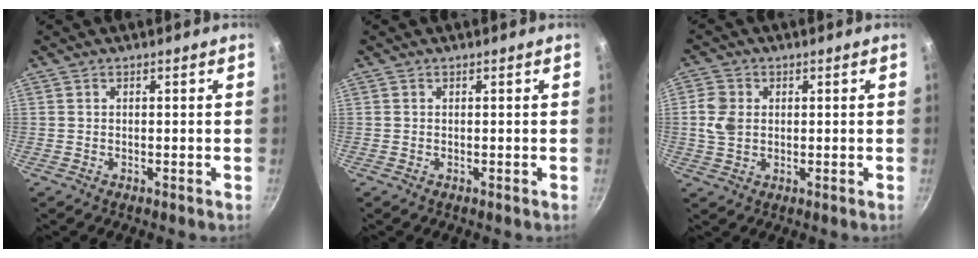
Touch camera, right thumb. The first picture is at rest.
{"total": 0.0}
{"total": 5.4, "force": [0.5, 4.2, 3.4], "torque": [-0.060, 0.001, 0.007]}